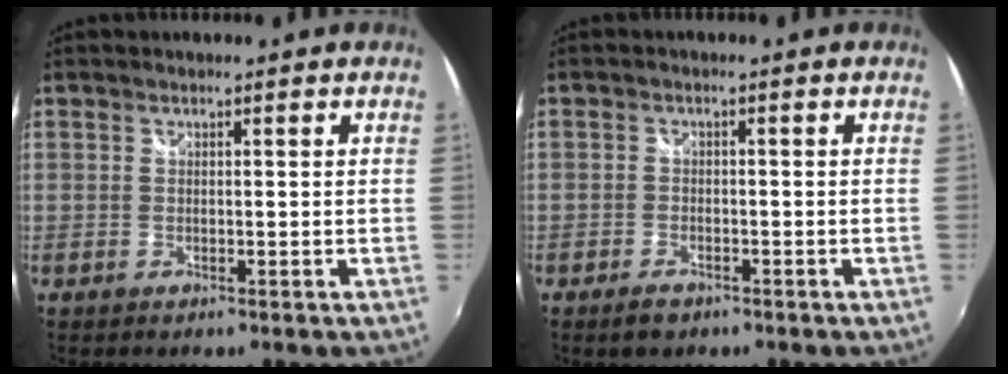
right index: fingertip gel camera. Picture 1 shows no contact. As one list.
[{"total": 3.1, "force": [-2.2, 1.8, 1.2], "torque": [-0.033, -0.002, -0.035]}]